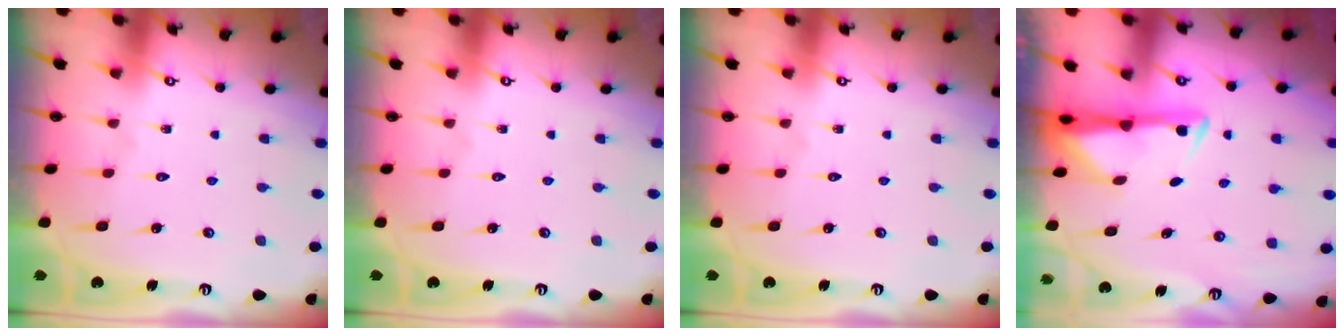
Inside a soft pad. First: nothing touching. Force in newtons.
{"total": 0.0}
{"total": 0.0}
{"total": 3.0, "press": 2.9, "slide": 0.5}